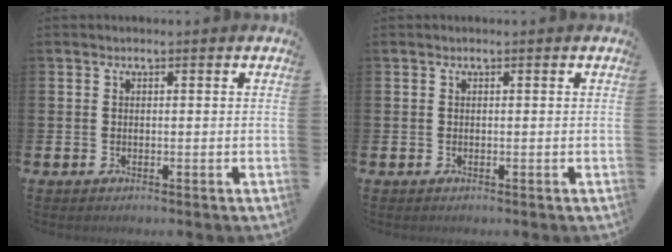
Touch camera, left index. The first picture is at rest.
{"total": 0.0}